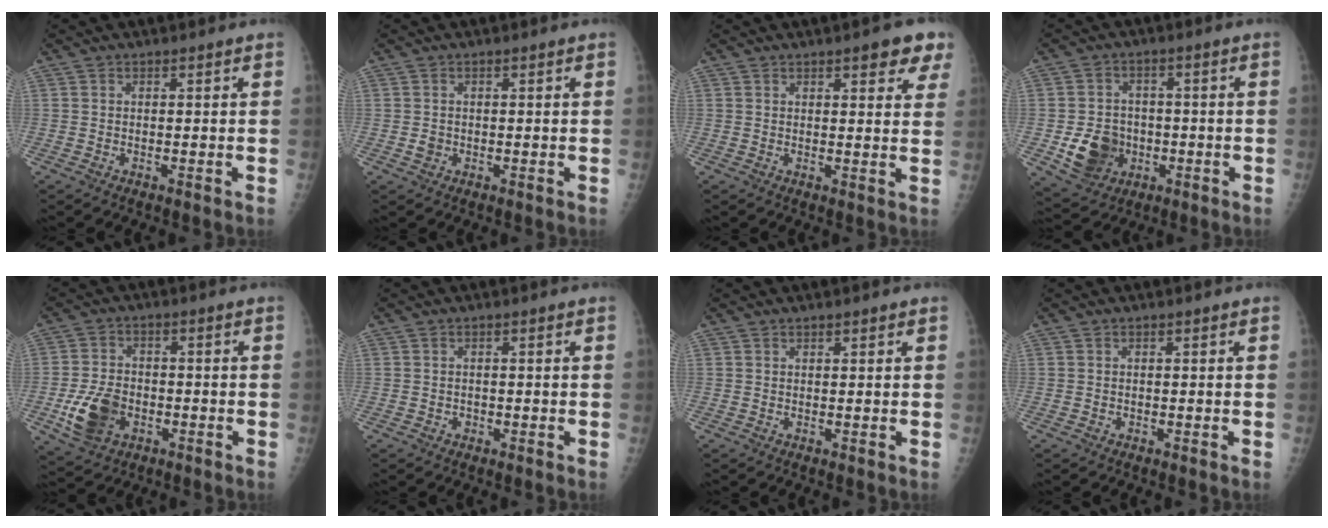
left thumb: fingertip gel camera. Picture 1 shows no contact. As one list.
[{"total": 1.2, "force": [-0.4, 1.1, 0.3], "torque": [0.001, 0.003, -0.004]}, {"total": 6.7, "force": [4.0, 2.1, 5.0], "torque": [-0.035, -0.013, 0.044]}, {"total": 9.5, "force": [-2.5, 8.1, 4.3], "torque": [-0.042, 0.008, -0.034]}, {"total": 9.2, "force": [-3.1, 6.4, 5.7], "torque": [-0.099, 0.010, -0.053]}, {"total": 1.1, "force": [-0.6, 0.9, 0.0], "torque": [0.009, 0.005, -0.010]}, {"total": 0.7, "force": [0.4, 0.1, 0.5], "torque": [-0.003, 0.001, 0.007]}, {"total": 0.5, "force": [-0.4, 0.4, -0.2], "torque": [0.005, 0.004, -0.006]}]